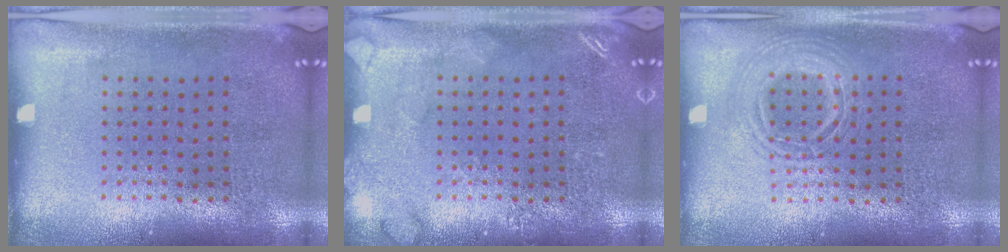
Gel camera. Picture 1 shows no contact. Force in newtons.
{"total": 1.8, "press": 1.8, "slide": 0.3}
{"total": 1.3, "press": 1.3, "slide": 0.1}